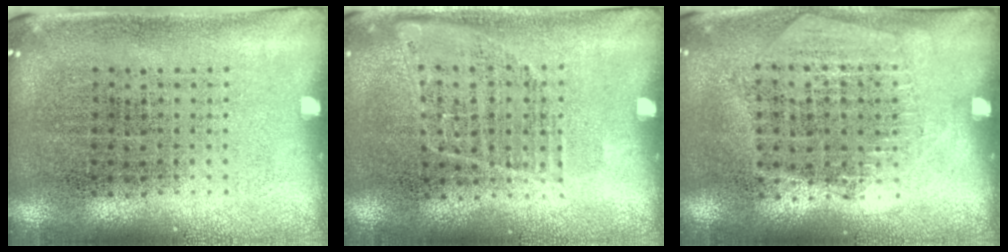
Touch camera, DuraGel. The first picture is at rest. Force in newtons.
{"total": 0.9, "press": 0.8, "slide": 0.4}
{"total": 1.3, "press": 1.1, "slide": 0.7}